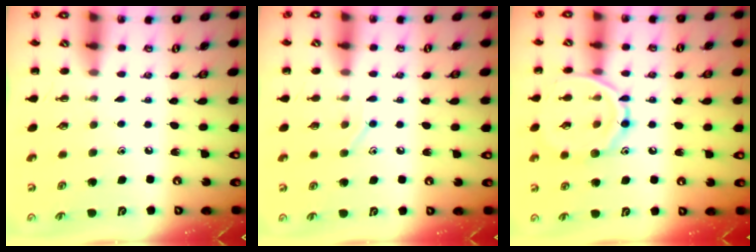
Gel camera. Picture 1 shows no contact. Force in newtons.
{"total": 4.9, "press": 4.8, "slide": 0.9}
{"total": 11.7, "press": 11.7, "slide": 0.5}